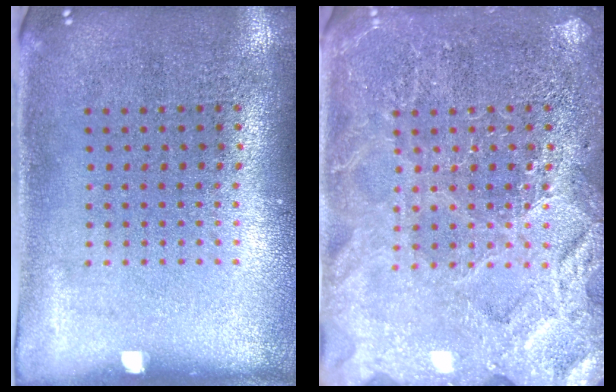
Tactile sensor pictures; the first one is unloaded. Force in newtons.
{"total": 3.4, "press": 3.4, "slide": 0.6}